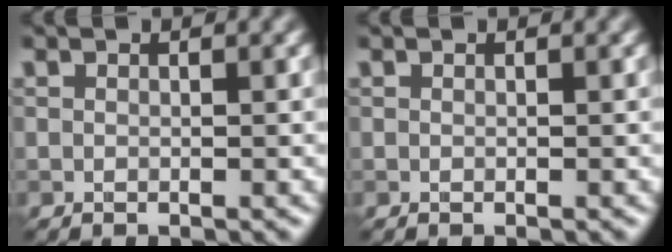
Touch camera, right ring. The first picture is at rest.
{"total": 0.0}